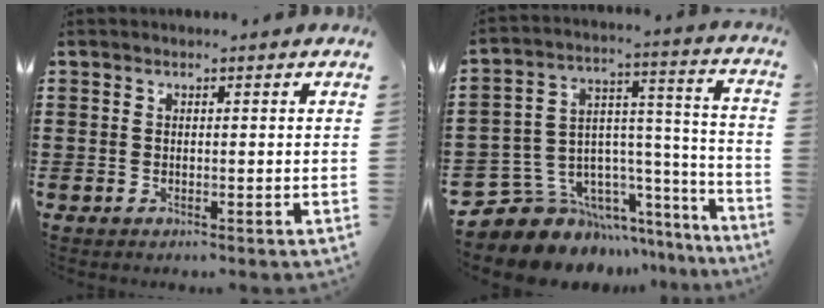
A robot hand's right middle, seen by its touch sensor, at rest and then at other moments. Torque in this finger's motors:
{"motor_torque": [1.89, -0.25, 0.37, 0.05]}